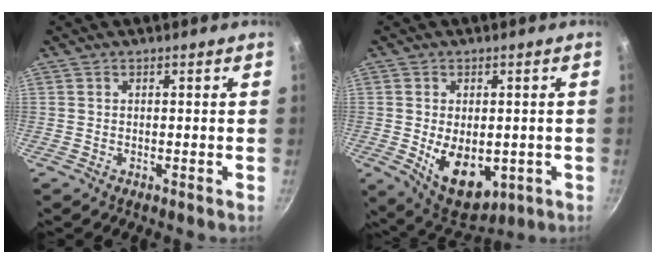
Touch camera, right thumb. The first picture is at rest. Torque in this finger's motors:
{"motor_torque": [-0.19, 1.03, 0.52, 0.72, 0.11]}